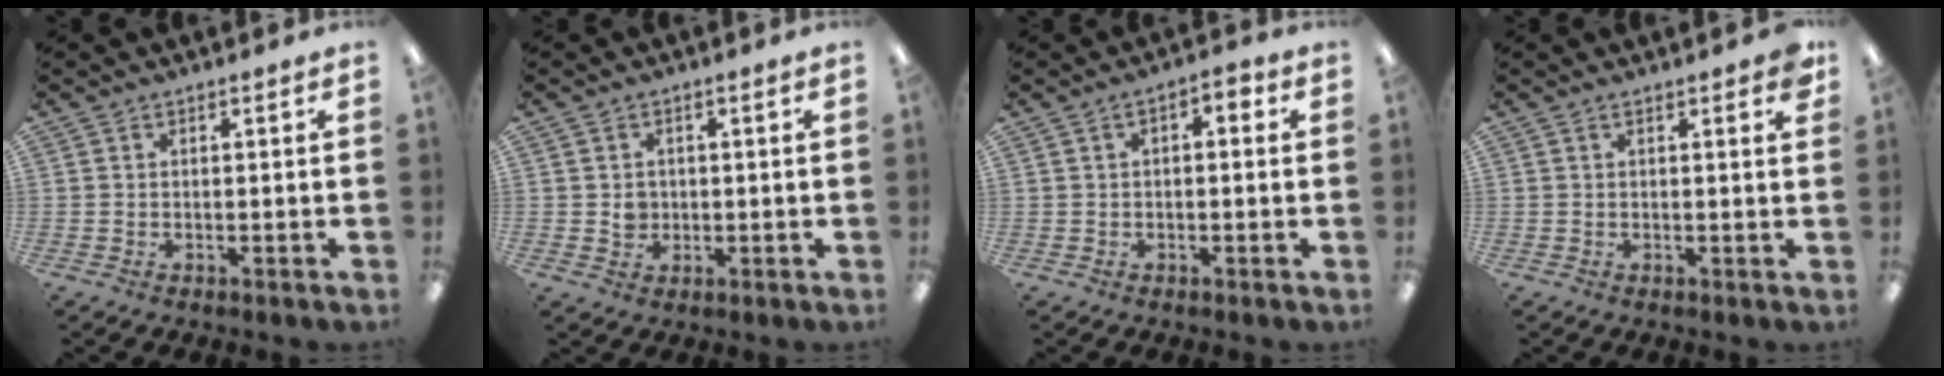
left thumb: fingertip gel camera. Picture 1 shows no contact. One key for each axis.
{"total": 3.2, "fx": 0.1, "fy": 3.0, "fz": 1.1, "tx": -0.008, "ty": 0.000, "tz": -0.003}
{"total": 2.5, "fx": -0.7, "fy": 1.5, "fz": 1.9, "tx": -0.032, "ty": 0.011, "tz": -0.014}
{"total": 1.9, "fx": 1.1, "fy": 0.5, "fz": 1.4, "tx": -0.006, "ty": -0.006, "tz": 0.014}